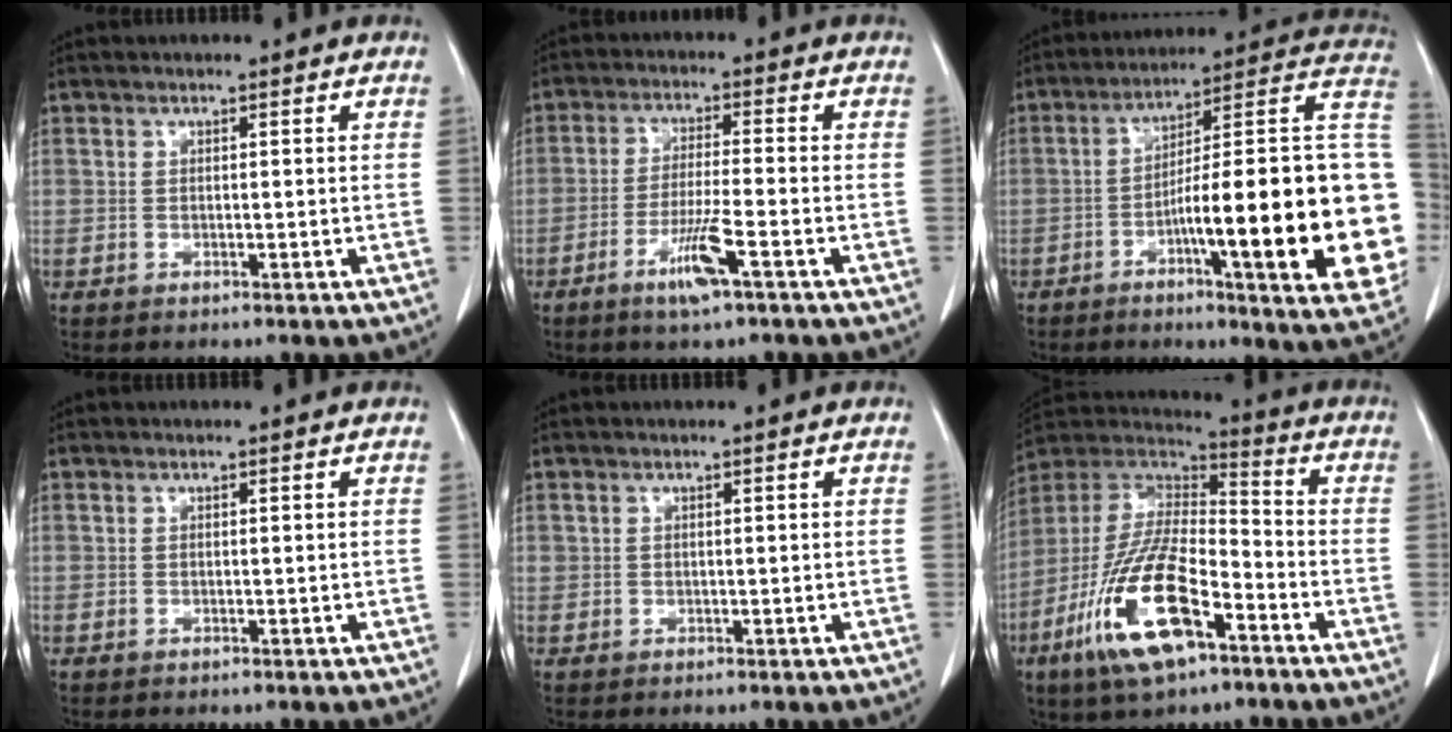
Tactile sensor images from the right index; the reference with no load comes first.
{"total": 6.8, "force": [-3.5, -0.1, 5.8], "torque": [-0.112, -0.012, -0.067]}
{"total": 27.8, "force": [-5.1, 3.0, 27.2], "torque": [-0.281, 0.013, -0.077]}
{"total": 0.0}
{"total": 0.5, "force": [0.2, 0.5, 0.1], "torque": [0.005, 0.002, 0.000]}
{"total": 18.1, "force": [-8.6, 5.3, 15.0], "torque": [-0.320, -0.015, -0.156]}